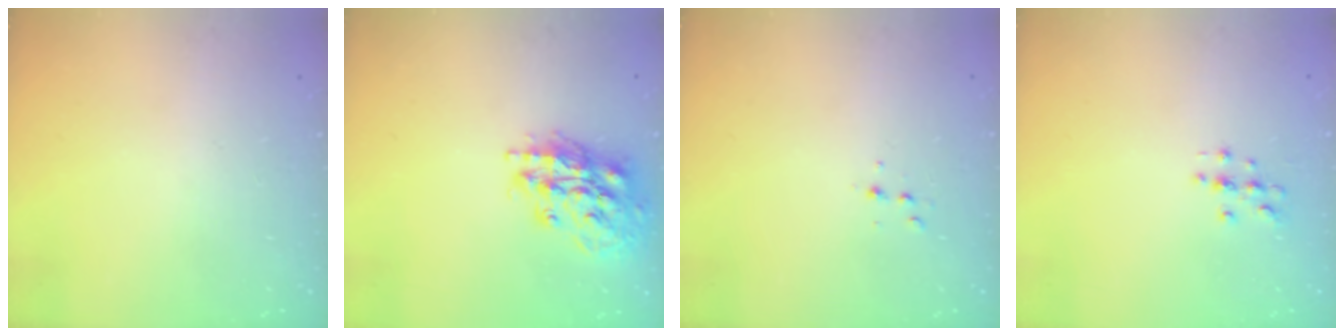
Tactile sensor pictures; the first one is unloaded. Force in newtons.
{"total": 17.4, "press": 17.3, "slide": 2.4}
{"total": 3.7, "press": 3.5, "slide": 1.1}
{"total": 3.0, "press": 3.0, "slide": 0.3}